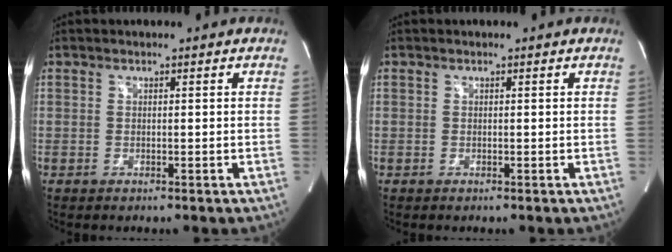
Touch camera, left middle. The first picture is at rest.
{"total": 0.0}